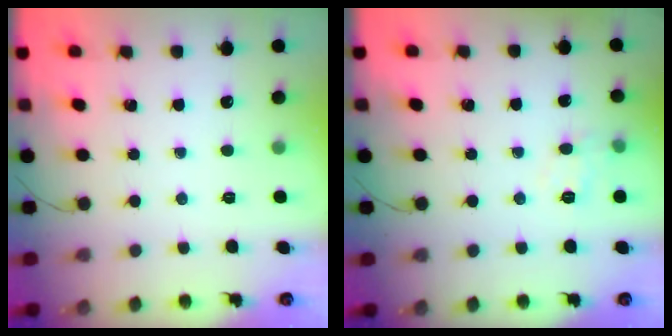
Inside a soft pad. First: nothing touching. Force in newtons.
{"total": 7.6, "press": 7.5, "slide": 1.3}